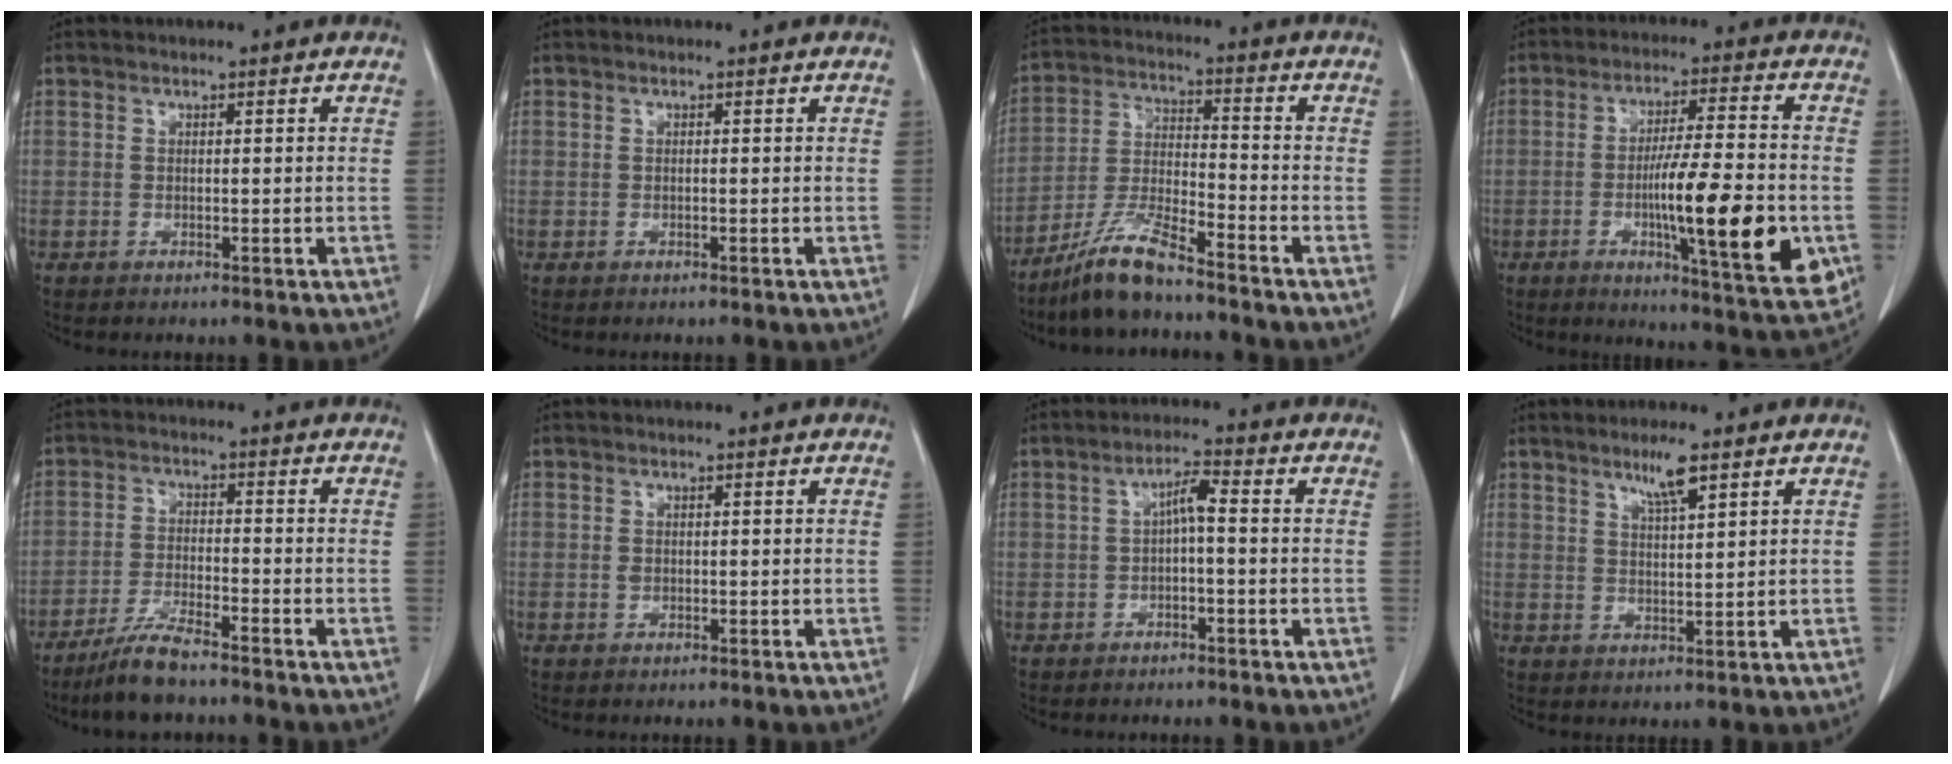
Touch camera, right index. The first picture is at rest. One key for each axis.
{"total": 0.0}
{"total": 9.3, "fx": -7.4, "fy": 0.9, "fz": 5.4, "tx": -0.116, "ty": -0.017, "tz": -0.148}
{"total": 17.5, "fx": -3.7, "fy": 1.8, "fz": 17.0, "tx": -0.243, "ty": -0.014, "tz": -0.050}
{"total": 6.4, "fx": -5.3, "fy": 0.5, "fz": 3.6, "tx": -0.077, "ty": -0.018, "tz": -0.103}
{"total": 0.7, "fx": 0.0, "fy": 0.6, "fz": 0.5, "tx": -0.007, "ty": 0.002, "tz": 0.002}
{"total": 3.3, "fx": -0.2, "fy": 0.6, "fz": 3.2, "tx": -0.057, "ty": 0.013, "tz": -0.002}
{"total": 4.2, "fx": 2.9, "fy": 0.1, "fz": 3.1, "tx": -0.057, "ty": -0.003, "tz": 0.052}